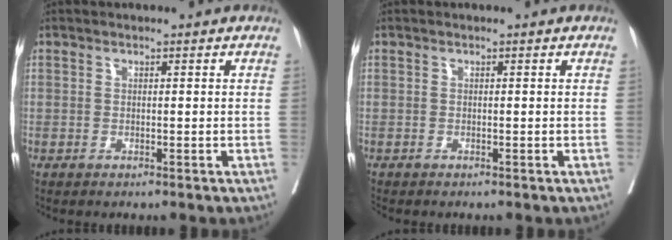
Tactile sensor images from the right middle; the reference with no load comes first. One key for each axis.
{"total": 0.6, "fx": -0.6, "fy": 0.1, "fz": 0.0, "tx": -0.010, "ty": -0.003, "tz": -0.016}